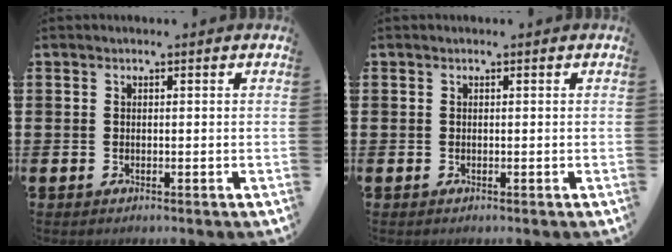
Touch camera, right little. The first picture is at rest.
{"total": 0.0}